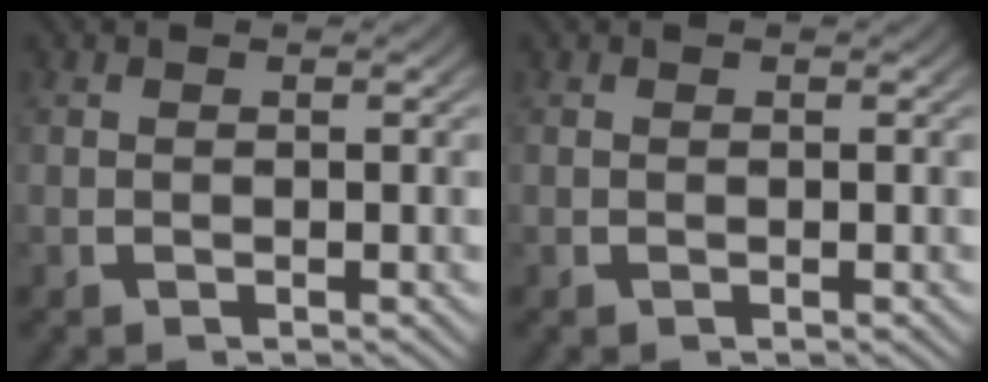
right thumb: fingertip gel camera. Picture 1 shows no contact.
{"total": 0.0}